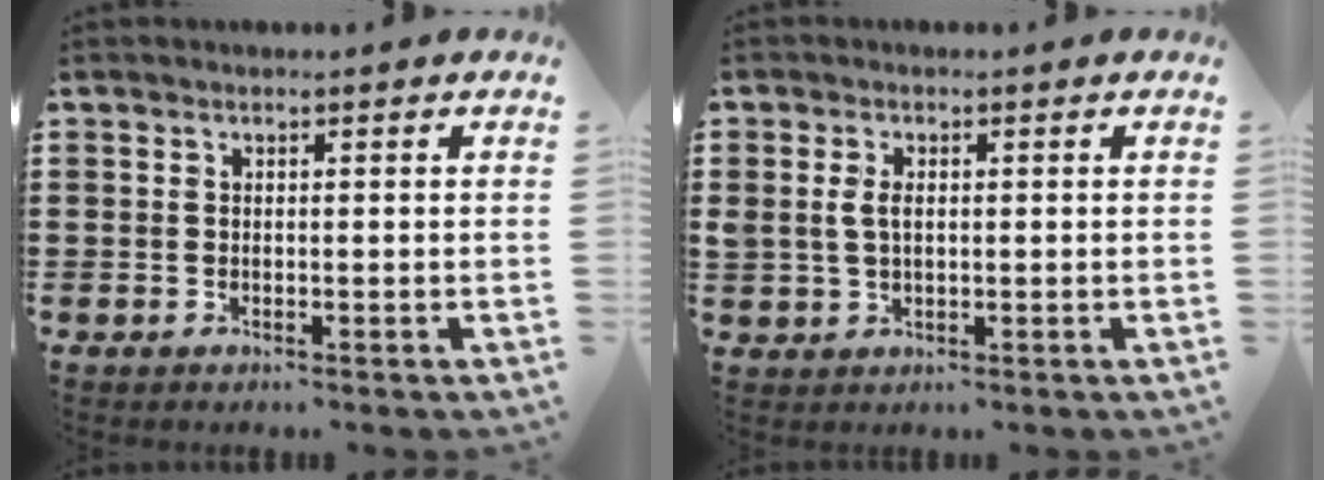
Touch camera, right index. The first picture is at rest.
{"total": 2.8, "force": [0.4, 1.6, 2.2], "torque": [-0.054, 0.005, 0.003]}